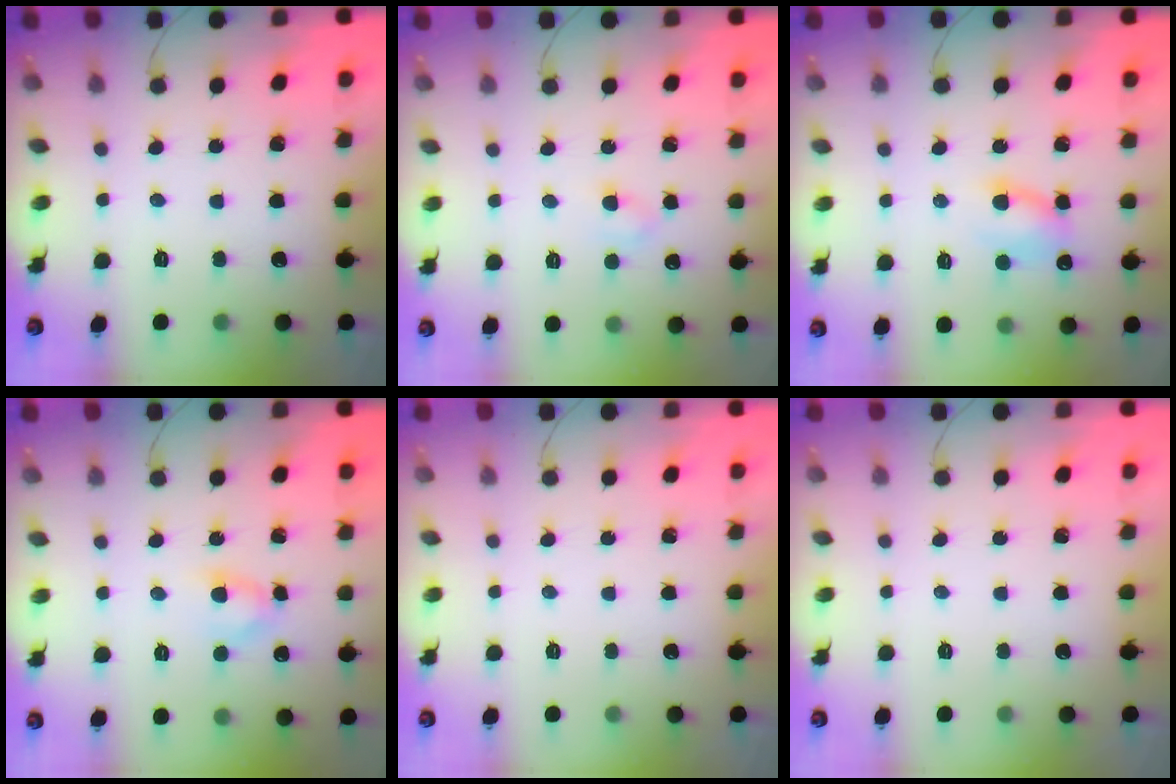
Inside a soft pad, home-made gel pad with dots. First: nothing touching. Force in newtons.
{"total": 2.5, "press": 2.3, "slide": 0.9}
{"total": 6.5, "press": 6.4, "slide": 0.9}
{"total": 3.2, "press": 3.1, "slide": 1.1}
{"total": 0.0}
{"total": 0.0}